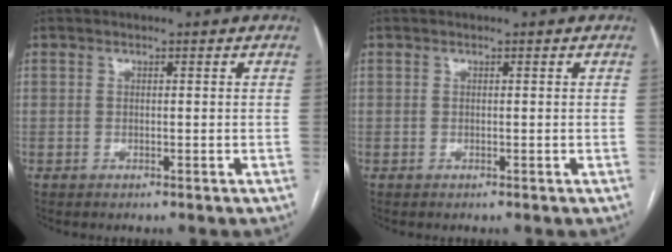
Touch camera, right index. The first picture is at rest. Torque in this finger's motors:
{"motor_torque": [0.00, 0.00, 0.00, 0.00]}